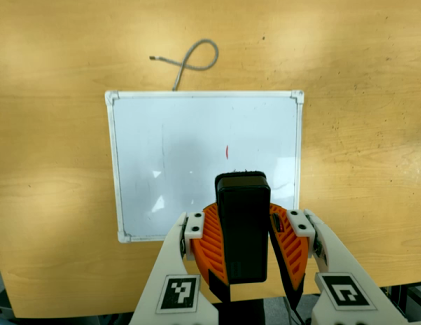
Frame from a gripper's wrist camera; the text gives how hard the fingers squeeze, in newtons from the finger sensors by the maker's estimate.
{"total": 10.8, "left": 10.6, "right": 10.9}